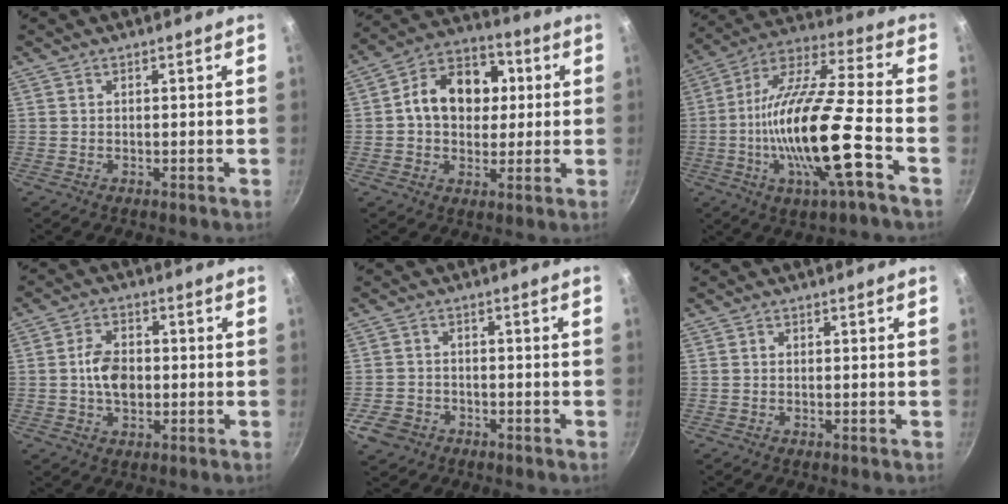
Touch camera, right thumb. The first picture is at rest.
{"total": 14.7, "force": [1.9, 11.1, 9.4], "torque": [-0.112, 0.022, 0.014]}
{"total": 21.4, "force": [-5.9, 4.2, 20.1], "torque": [-0.363, 0.026, -0.121]}
{"total": 7.3, "force": [-0.3, 4.9, 5.4], "torque": [-0.079, 0.011, -0.010]}
{"total": 5.3, "force": [-2.7, 4.1, 1.9], "torque": [-0.039, 0.028, -0.045]}
{"total": 0.7, "force": [0.1, 0.6, 0.4], "torque": [-0.005, 0.004, 0.001]}